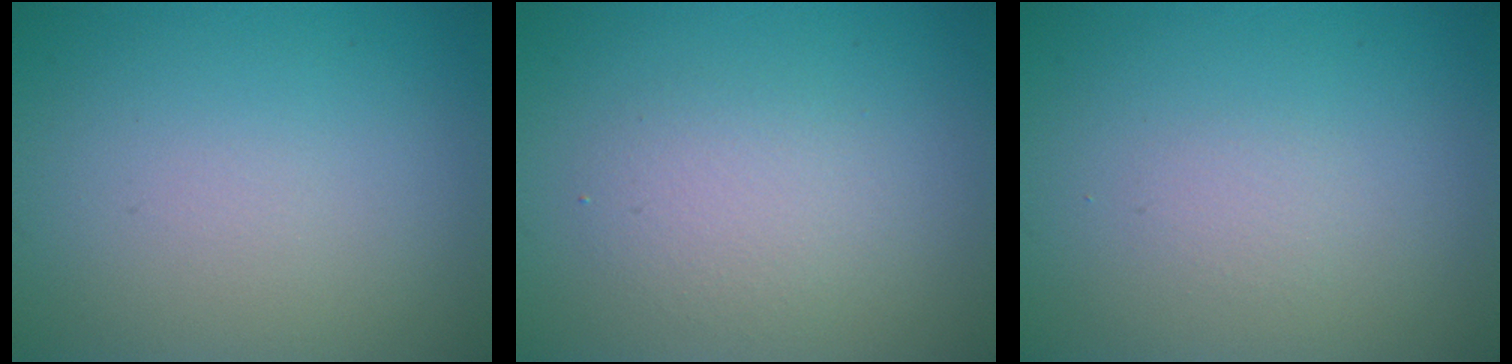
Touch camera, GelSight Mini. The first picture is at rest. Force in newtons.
{"total": 2.4, "press": 2.4, "slide": 0.1}
{"total": 0.8, "press": 0.8, "slide": 0.1}